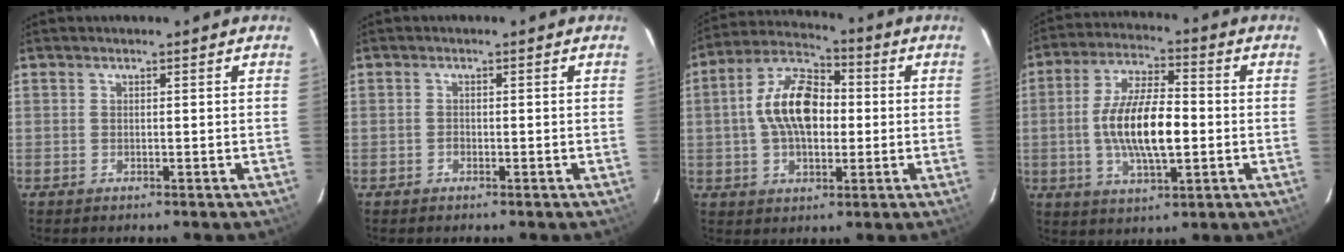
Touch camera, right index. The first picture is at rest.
{"total": 0.7, "force": [-0.5, 0.5, 0.2], "torque": [-0.004, 0.001, -0.008]}
{"total": 13.4, "force": [0.3, 7.7, 11.0], "torque": [-0.206, 0.025, -0.002]}
{"total": 13.4, "force": [-1.5, 4.8, 12.4], "torque": [-0.240, 0.002, -0.025]}